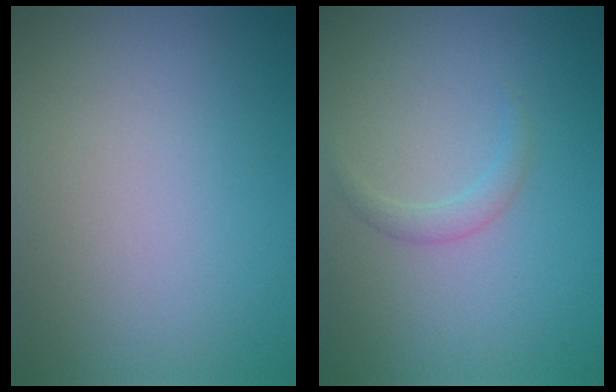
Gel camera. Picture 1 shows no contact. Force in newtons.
{"total": 1.1, "press": 1.1, "slide": 0.1}